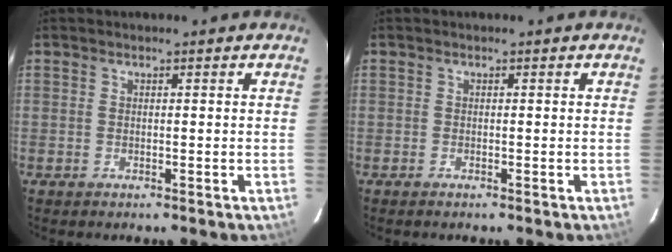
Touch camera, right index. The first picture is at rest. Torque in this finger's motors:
{"motor_torque": [-0.06, -0.06, -0.06, 0.01]}